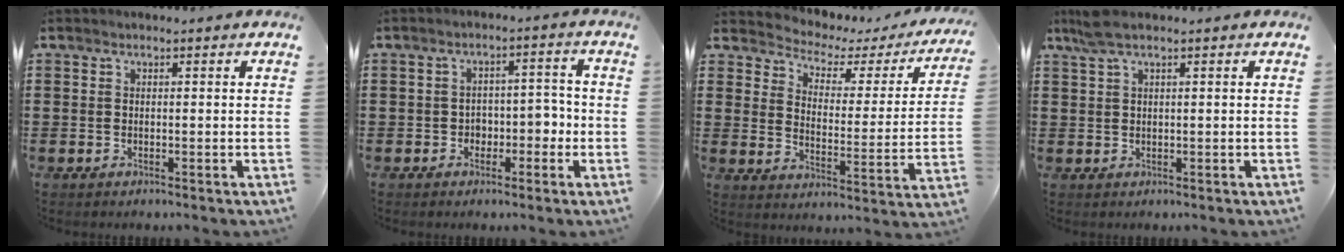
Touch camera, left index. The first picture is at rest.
{"total": 3.5, "force": [-1.7, 2.6, 1.8], "torque": [-0.033, 0.005, -0.041]}
{"total": 2.7, "force": [2.1, 1.4, 0.9], "torque": [-0.038, -0.020, 0.024]}
{"total": 2.5, "force": [1.4, 0.3, 2.1], "torque": [-0.043, -0.001, 0.025]}